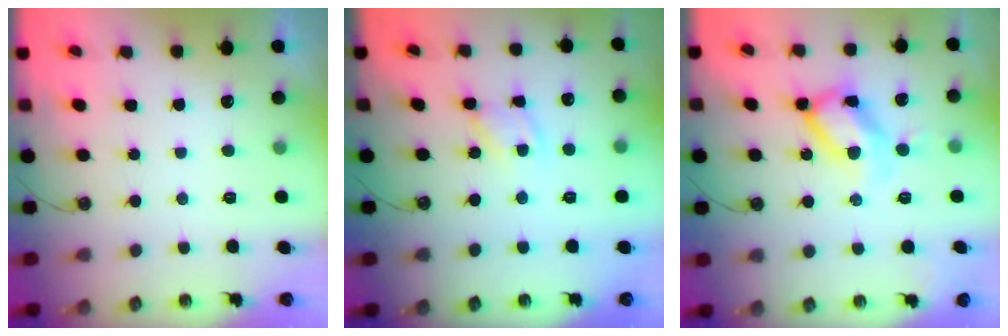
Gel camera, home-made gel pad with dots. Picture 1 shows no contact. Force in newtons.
{"total": 6.6, "press": 6.6, "slide": 0.3}
{"total": 14.9, "press": 14.9, "slide": 0.7}